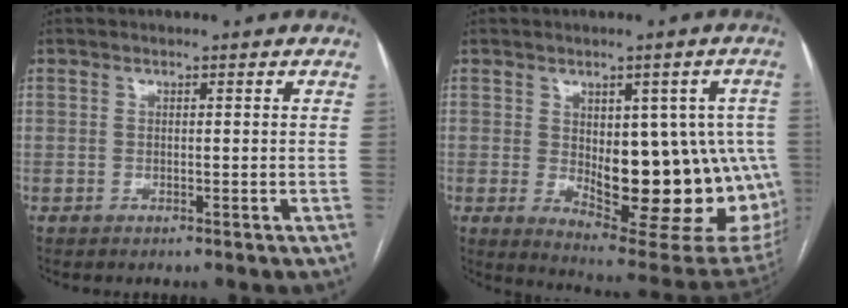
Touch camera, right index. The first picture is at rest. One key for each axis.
{"total": 20.4, "fx": -1.5, "fy": 8.4, "fz": 18.5, "tx": -0.171, "ty": 0.008, "tz": 0.011}